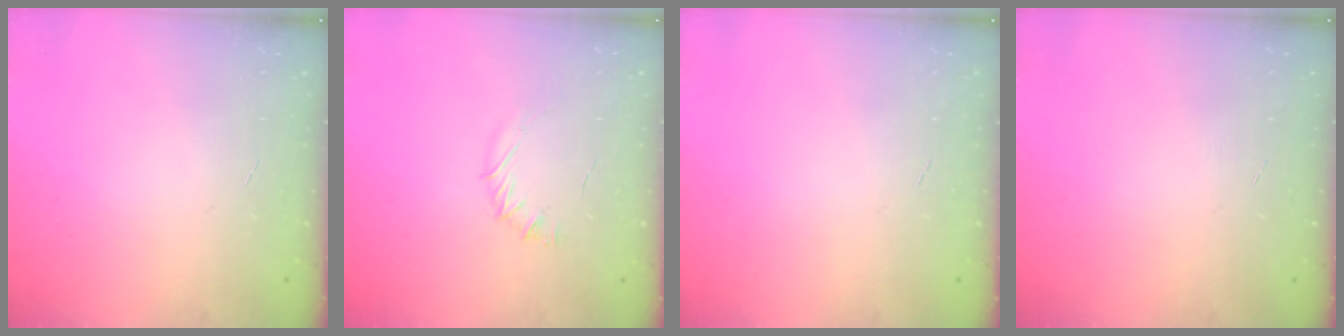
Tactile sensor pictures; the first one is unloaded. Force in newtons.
{"total": 5.2, "press": 5.1, "slide": 1.1}
{"total": 0.0}
{"total": 0.0}